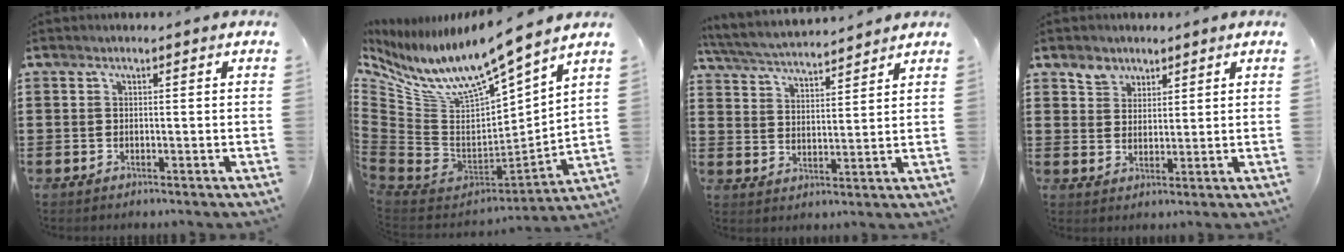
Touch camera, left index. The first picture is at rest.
{"total": 11.6, "force": [9.7, 2.0, 6.0], "torque": [-0.165, -0.088, 0.166]}
{"total": 4.7, "force": [4.6, 0.1, 1.0], "torque": [-0.042, -0.026, 0.077]}
{"total": 3.7, "force": [2.7, 2.5, 0.2], "torque": [-0.009, 0.007, 0.050]}